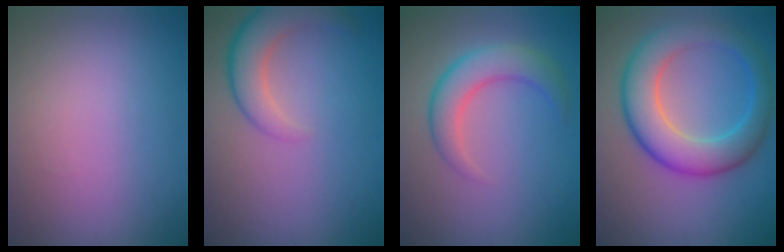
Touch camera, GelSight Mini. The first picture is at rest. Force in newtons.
{"total": 4.0, "press": 4.0, "slide": 0.2}
{"total": 4.2, "press": 4.2, "slide": 0.1}
{"total": 7.4, "press": 7.4, "slide": 0.2}